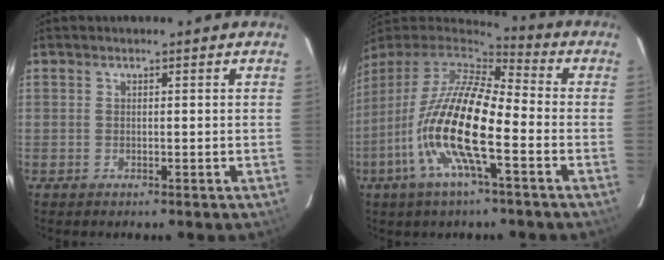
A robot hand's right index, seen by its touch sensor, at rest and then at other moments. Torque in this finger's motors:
{"motor_torque": [2.14, 0.00, 1.05, 0.21]}